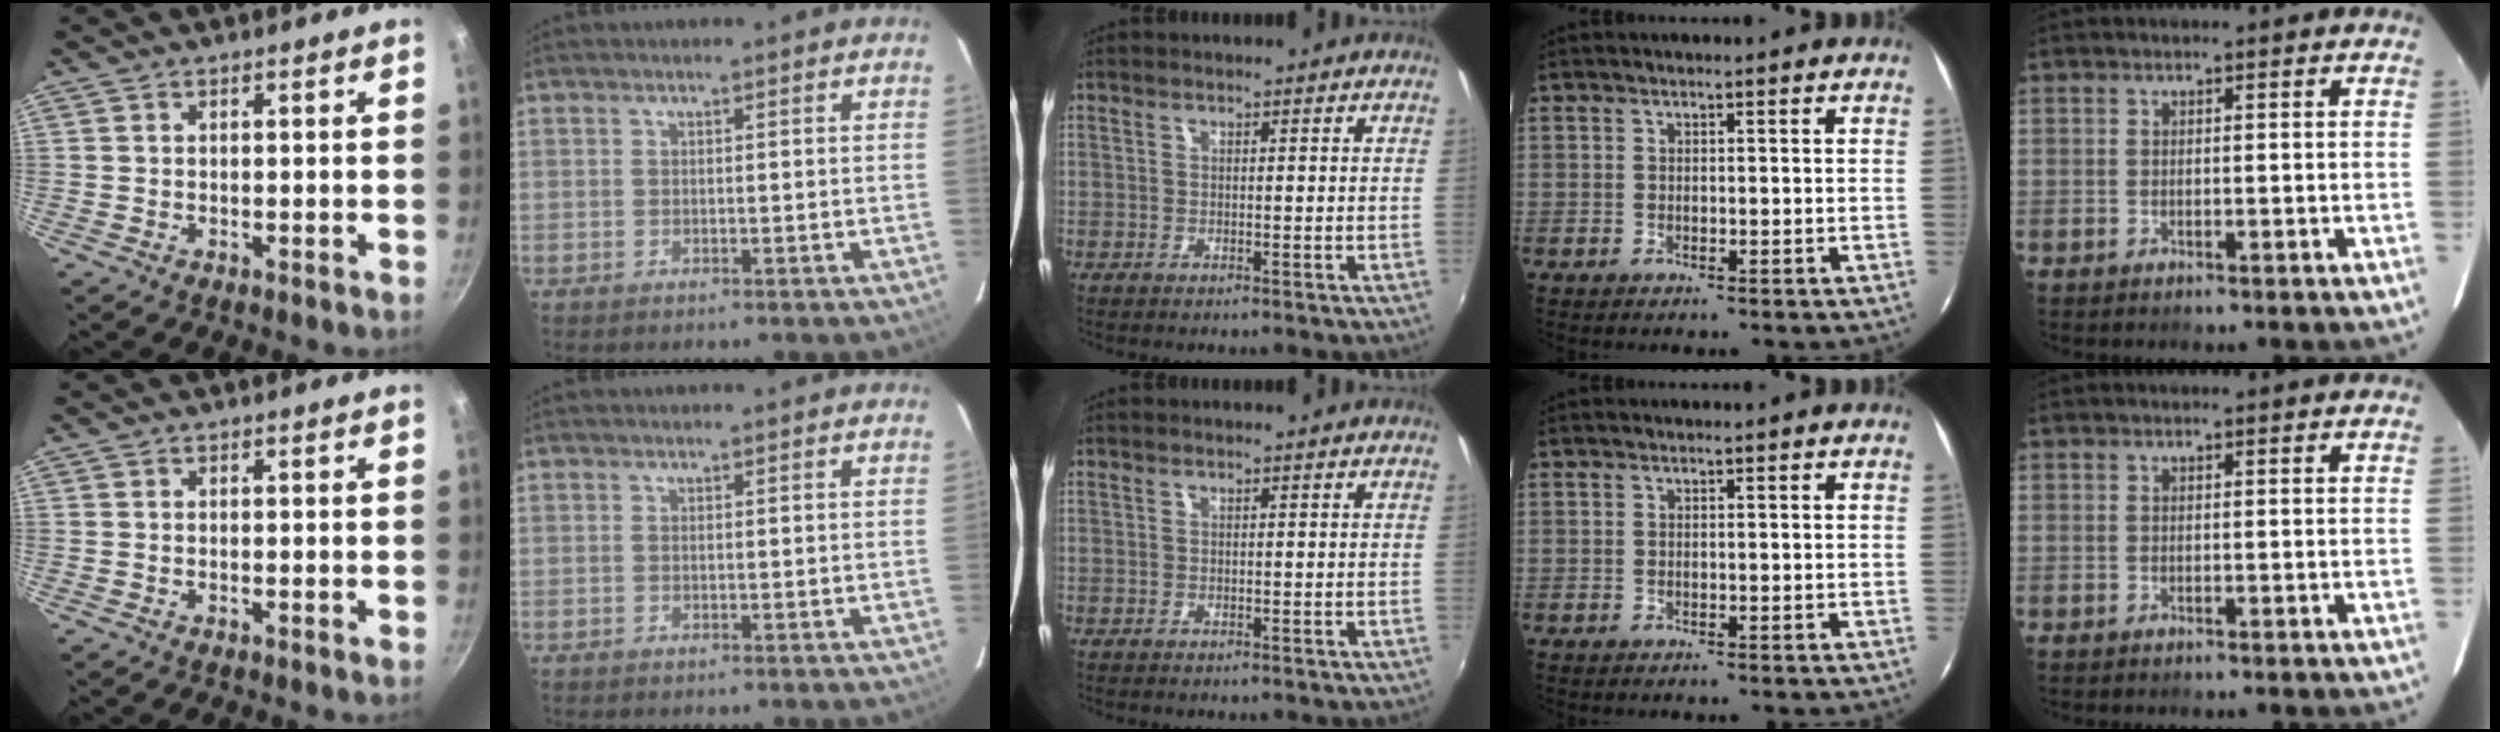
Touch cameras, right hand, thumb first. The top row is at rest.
{}